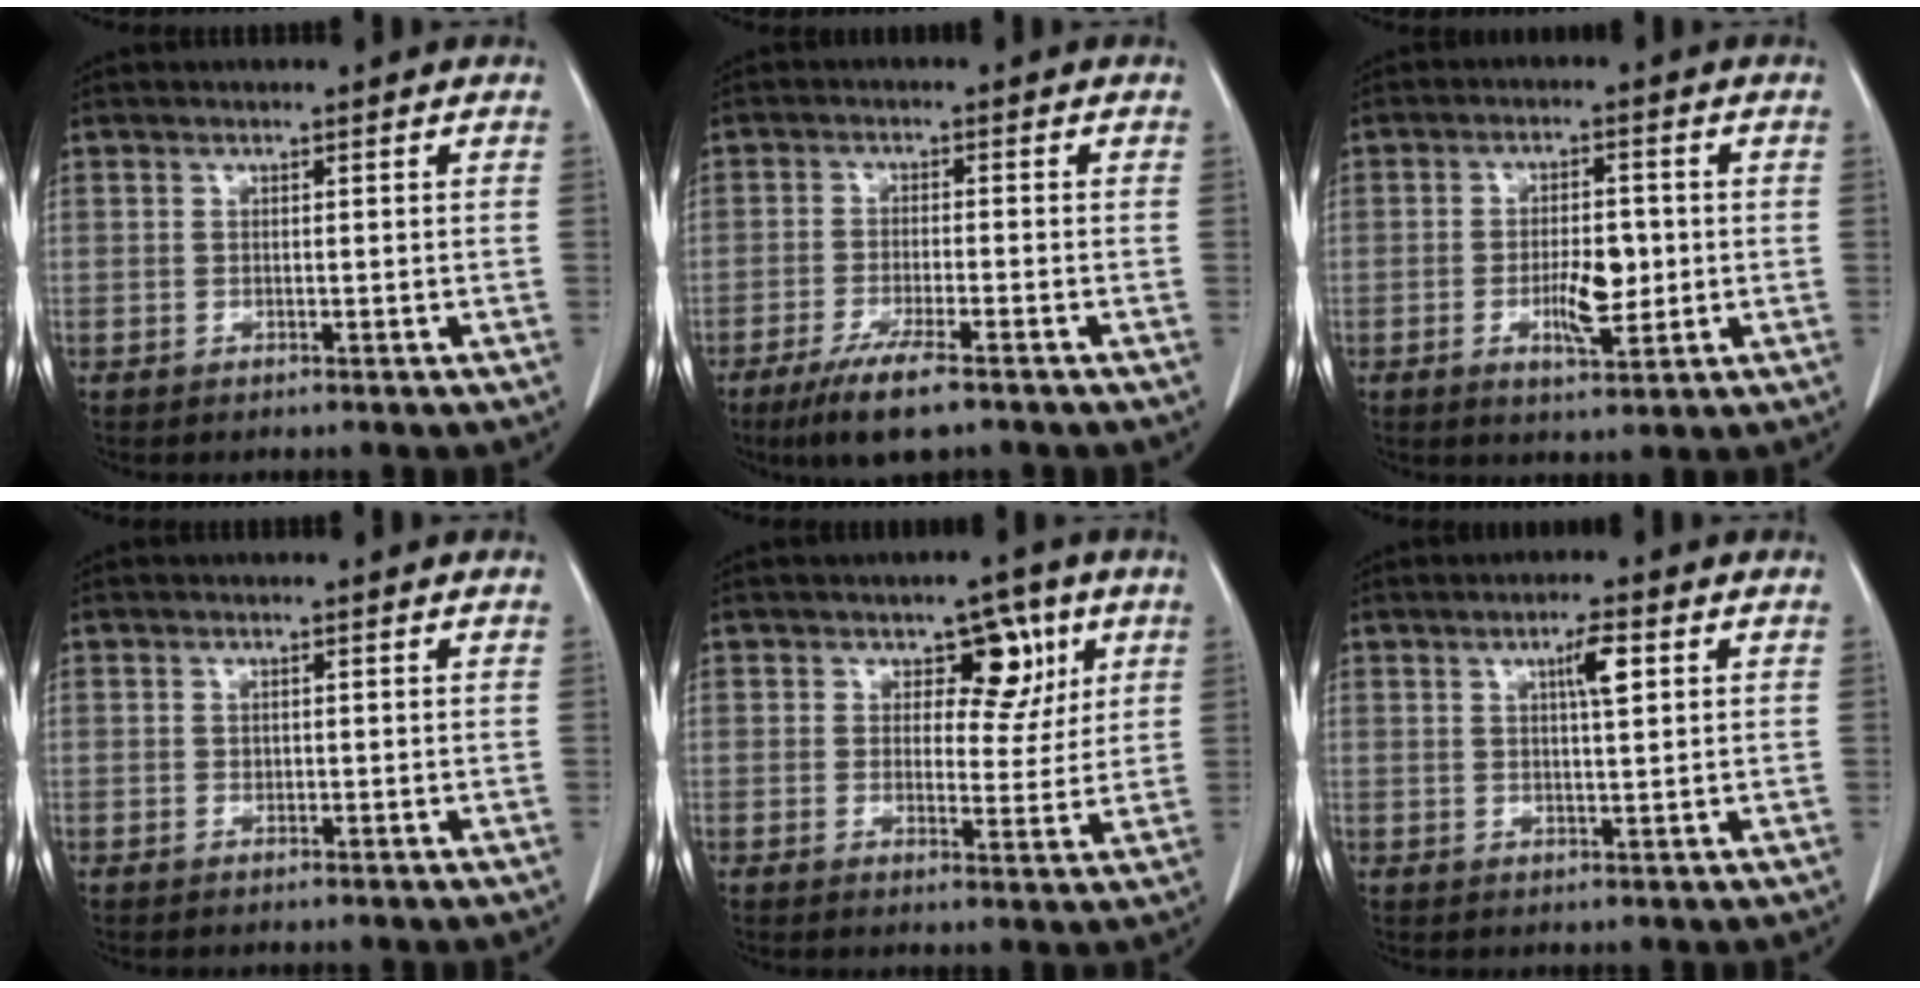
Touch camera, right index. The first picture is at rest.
{"total": 7.6, "force": [-5.2, 0.7, 5.5], "torque": [-0.101, -0.020, -0.086]}
{"total": 5.8, "force": [-0.9, 2.3, 5.2], "torque": [-0.086, -0.002, -0.009]}
{"total": 0.0}
{"total": 6.2, "force": [2.7, 3.8, 4.2], "torque": [-0.040, 0.008, 0.036]}
{"total": 3.9, "force": [1.5, 0.5, 3.6], "torque": [-0.061, 0.001, 0.024]}